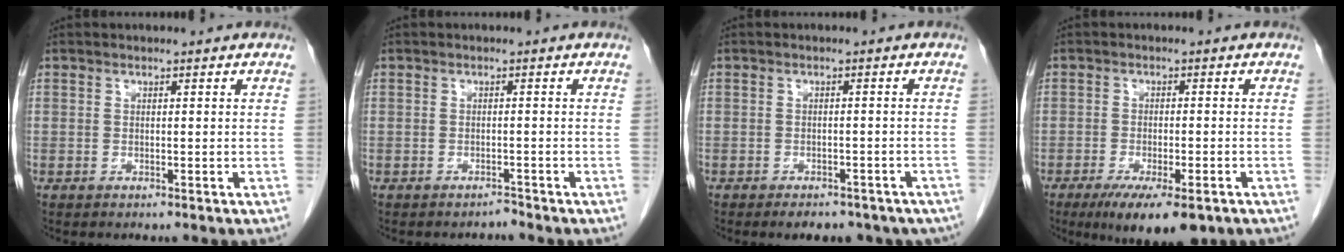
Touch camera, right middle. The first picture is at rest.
{"total": 0.8, "force": [-0.8, 0.0, -0.2], "torque": [0.006, -0.004, -0.012]}
{"total": 8.8, "force": [-6.9, 4.1, 3.7], "torque": [-0.039, 0.000, -0.074]}
{"total": 9.5, "force": [-6.1, 2.6, 6.8], "torque": [-0.101, -0.017, -0.092]}